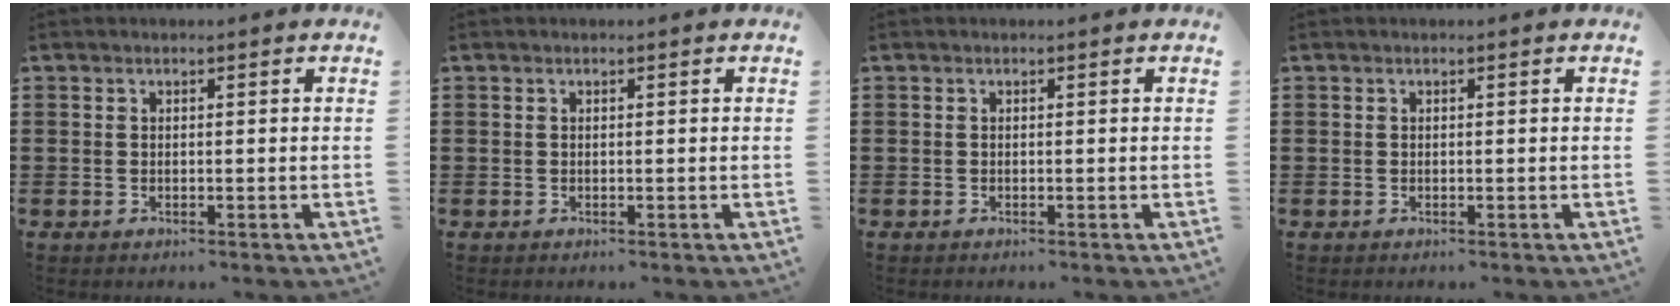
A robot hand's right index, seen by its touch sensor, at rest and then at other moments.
{"total": 0.0}
{"total": 0.0}
{"total": 0.0}